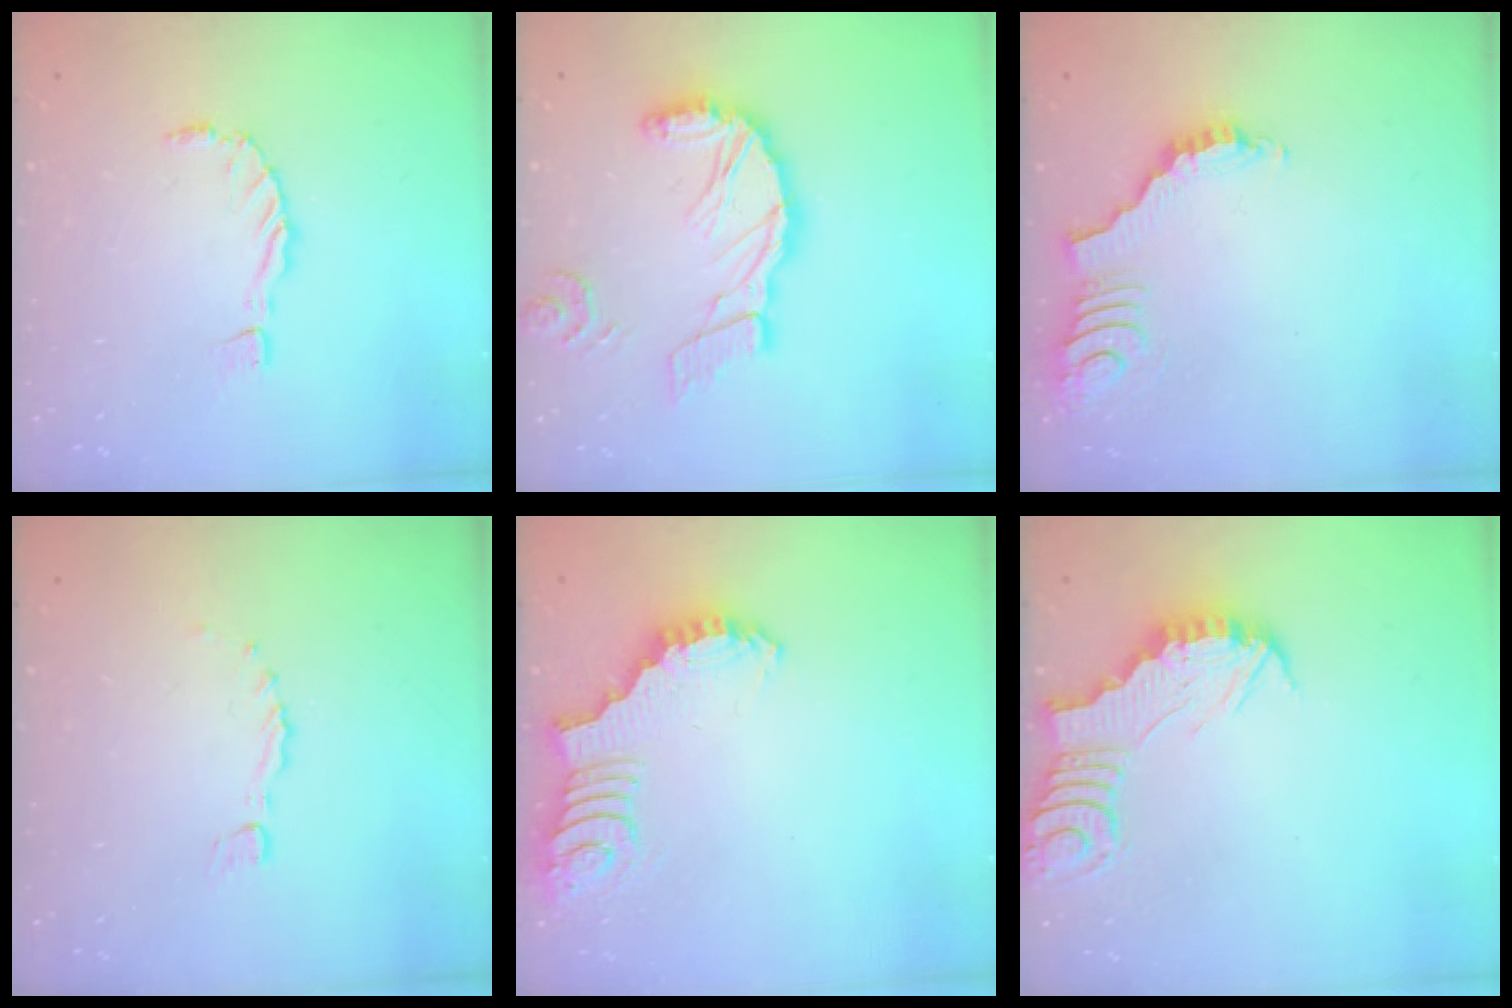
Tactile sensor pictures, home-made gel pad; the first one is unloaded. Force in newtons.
{"total": 15.2, "press": 15.0, "slide": 2.4}
{"total": 3.6, "press": 3.6, "slide": 0.6}
{"total": 0.0}
{"total": 2.7, "press": 2.7, "slide": 0.5}
{"total": 3.0, "press": 3.0, "slide": 0.3}